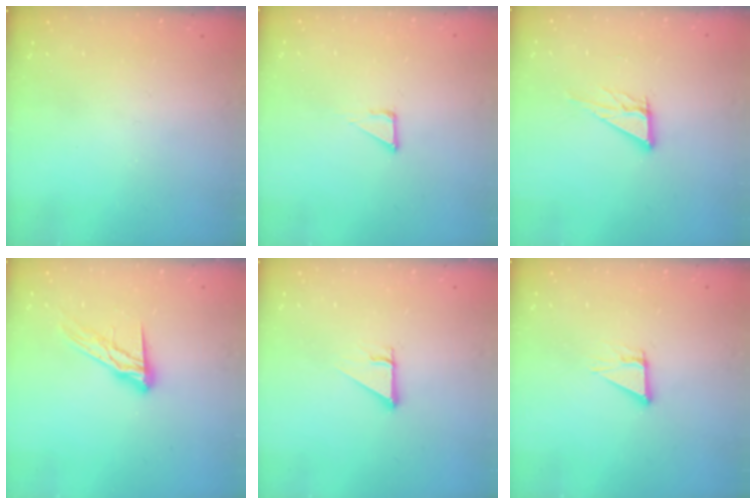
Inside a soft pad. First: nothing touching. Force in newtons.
{"total": 3.5, "press": 3.5, "slide": 0.2}
{"total": 9.0, "press": 8.9, "slide": 0.7}
{"total": 11.6, "press": 11.6, "slide": 0.9}
{"total": 2.5, "press": 2.5, "slide": 0.2}
{"total": 3.8, "press": 3.8, "slide": 0.4}